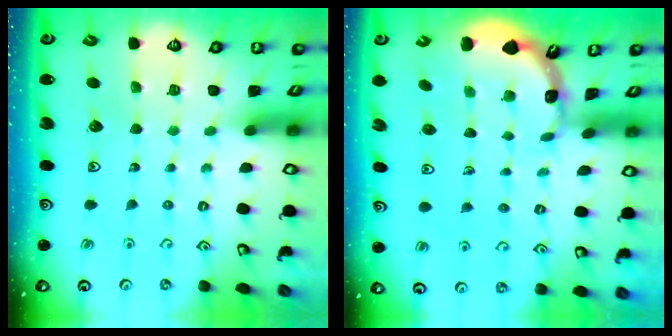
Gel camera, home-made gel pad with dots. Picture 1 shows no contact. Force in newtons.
{"total": 1.6, "press": 1.6, "slide": 0.3}